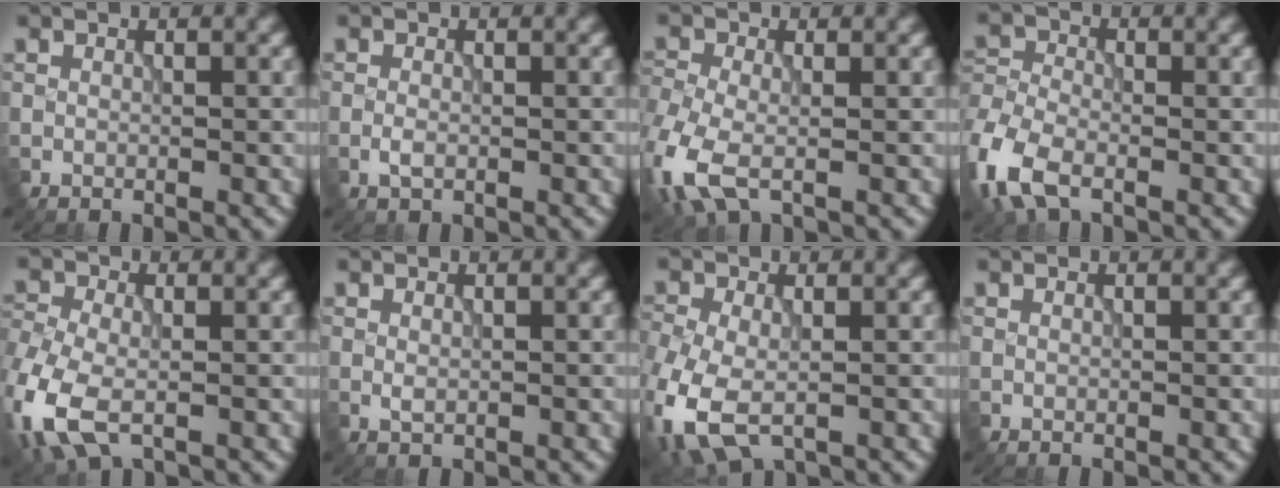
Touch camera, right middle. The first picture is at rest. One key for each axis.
{"total": 1.0, "fx": -0.5, "fy": 0.5, "fz": 0.8, "tx": -0.016, "ty": -0.002, "tz": -0.011}
{"total": 6.0, "fx": -2.2, "fy": 3.5, "fz": 4.4, "tx": -0.115, "ty": -0.011, "tz": -0.054}
{"total": 6.3, "fx": -3.5, "fy": 3.4, "fz": 4.0, "tx": -0.103, "ty": -0.010, "tz": -0.084}
{"total": 7.6, "fx": -2.7, "fy": 4.7, "fz": 5.3, "tx": -0.140, "ty": -0.015, "tz": -0.061}
{"total": 0.5, "fx": 0.0, "fy": 0.2, "fz": 0.4, "tx": -0.009, "ty": -0.003, "tz": 0.001}
{"total": 7.7, "fx": -3.1, "fy": 4.7, "fz": 5.3, "tx": -0.140, "ty": -0.029, "tz": -0.058}
{"total": 0.0}